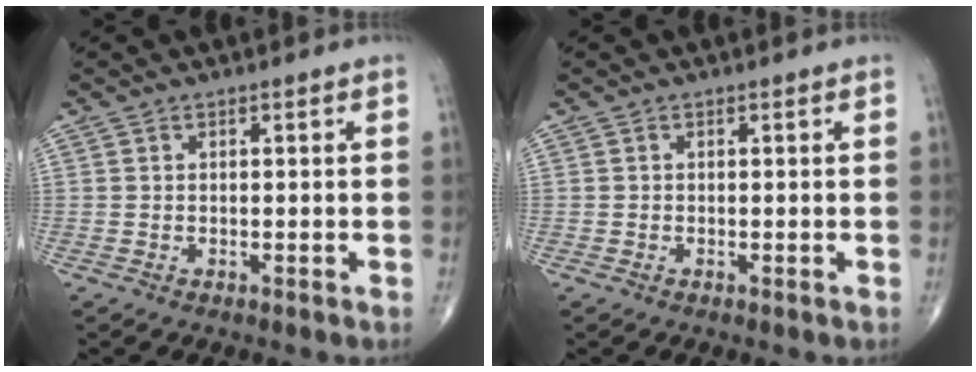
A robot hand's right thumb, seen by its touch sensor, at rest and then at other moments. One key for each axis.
{"total": 0.0}